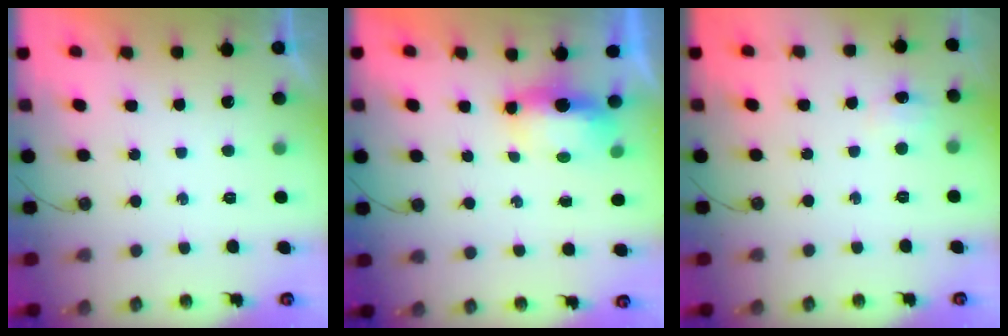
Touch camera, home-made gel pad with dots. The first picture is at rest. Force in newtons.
{"total": 6.7, "press": 6.4, "slide": 2.2}
{"total": 6.5, "press": 6.4, "slide": 0.9}